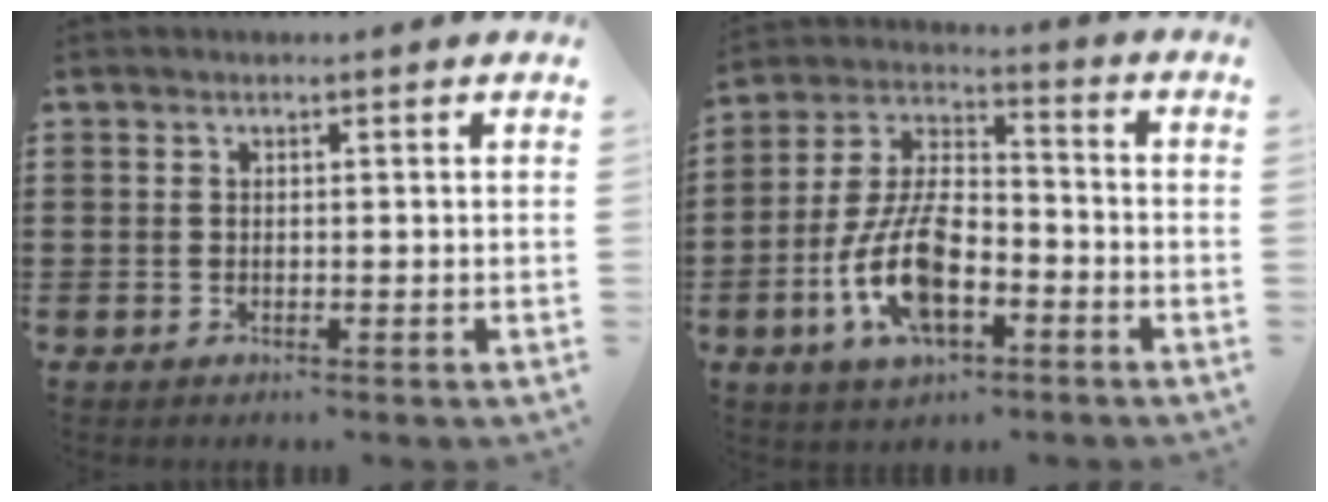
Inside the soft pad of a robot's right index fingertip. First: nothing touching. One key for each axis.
{"total": 11.4, "fx": -4.6, "fy": 5.4, "fz": 8.9, "tx": -0.207, "ty": 0.002, "tz": -0.089}